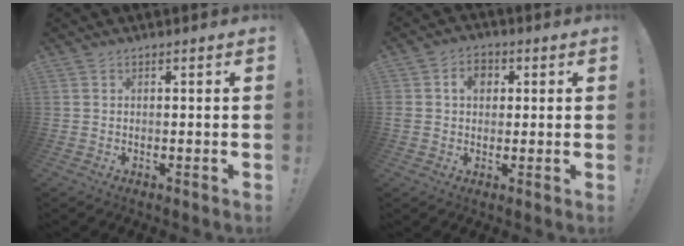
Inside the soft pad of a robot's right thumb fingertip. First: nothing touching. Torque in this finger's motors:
{"motor_torque": [0.78, 0.99, 0.62, -0.17, 0.08]}